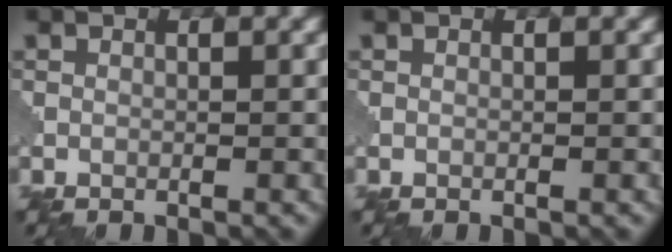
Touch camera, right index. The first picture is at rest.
{"total": 0.0}